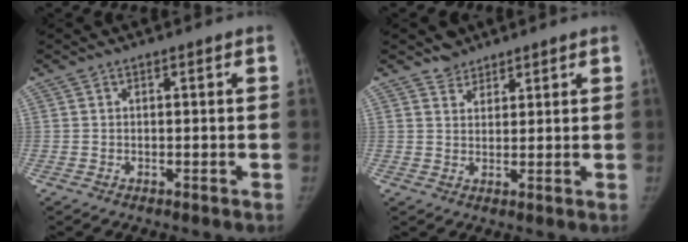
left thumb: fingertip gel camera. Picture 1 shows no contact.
{"total": 3.0, "force": [2.5, 1.6, 0.0], "torque": [0.020, -0.017, 0.037]}